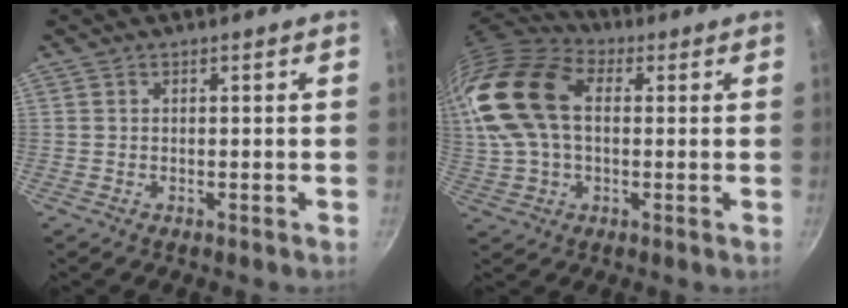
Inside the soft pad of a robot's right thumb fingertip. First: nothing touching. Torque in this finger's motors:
{"motor_torque": [1.34, 3.67, 1.31, -0.64, 0.30]}